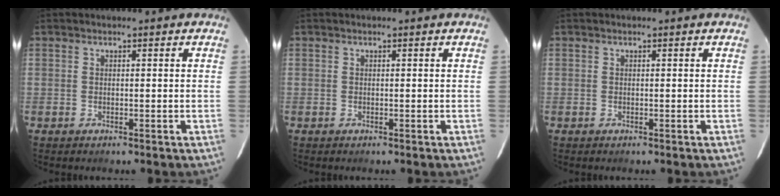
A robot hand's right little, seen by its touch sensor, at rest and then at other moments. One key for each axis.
{"total": 0.0}
{"total": 0.0}